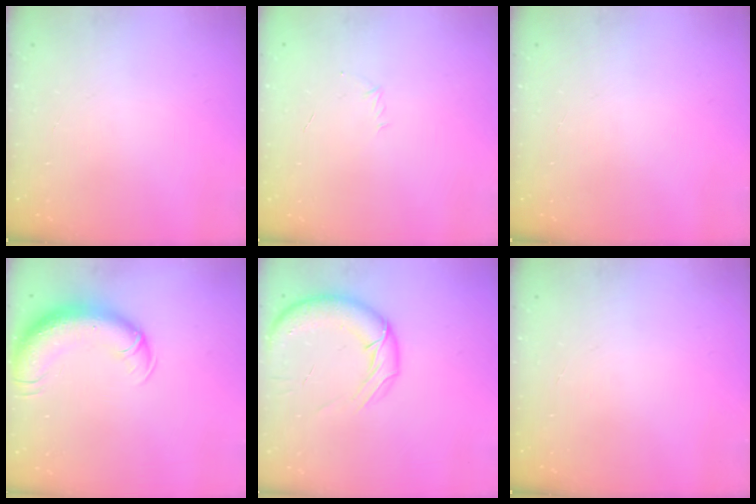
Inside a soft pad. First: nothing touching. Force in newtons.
{"total": 2.9, "press": 2.8, "slide": 0.7}
{"total": 0.0}
{"total": 13.1, "press": 12.7, "slide": 3.2}
{"total": 15.3, "press": 14.8, "slide": 3.8}
{"total": 0.0}